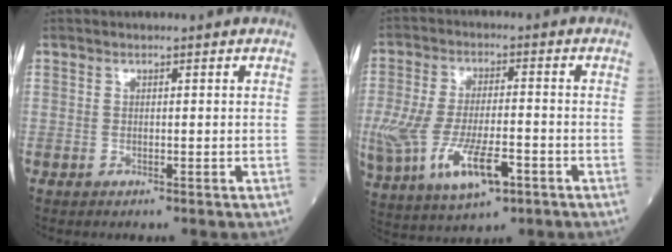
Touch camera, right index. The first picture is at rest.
{"total": 15.5, "force": [-5.5, 5.8, 13.2], "torque": [-0.305, -0.019, -0.088]}